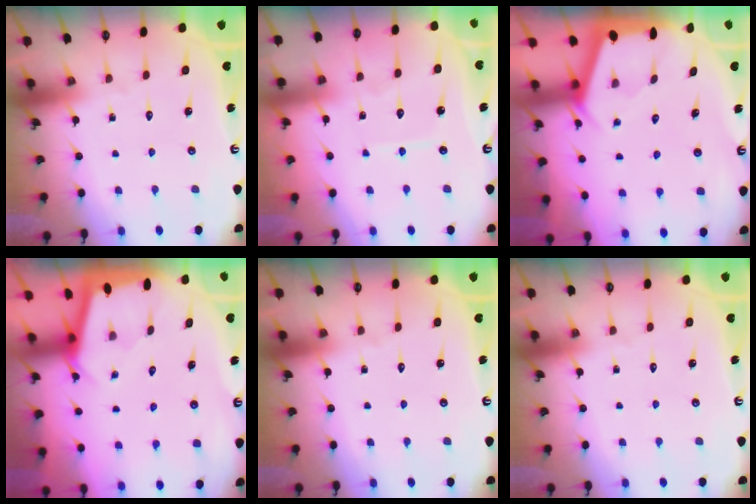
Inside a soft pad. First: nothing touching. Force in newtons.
{"total": 5.9, "press": 5.9, "slide": 0.6}
{"total": 2.3, "press": 2.3, "slide": 0.3}
{"total": 2.3, "press": 2.3, "slide": 0.1}
{"total": 0.0}
{"total": 0.0}